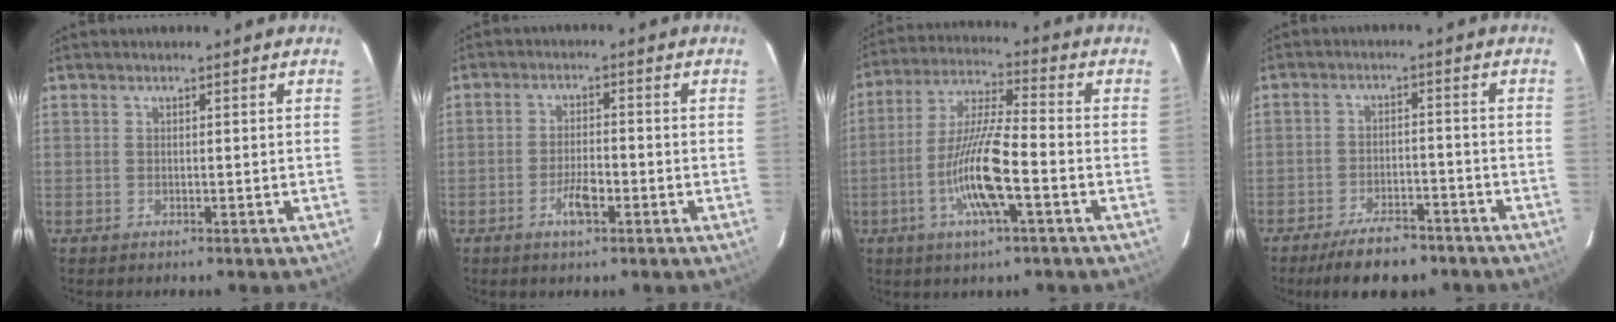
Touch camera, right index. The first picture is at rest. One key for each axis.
{"total": 4.1, "fx": -1.9, "fy": 1.0, "fz": 3.4, "tx": -0.066, "ty": 0.002, "tz": -0.035}
{"total": 12.4, "fx": -4.0, "fy": 1.2, "fz": 11.7, "tx": -0.230, "ty": -0.003, "tz": -0.076}
{"total": 8.0, "fx": -6.3, "fy": 2.9, "fz": 4.0, "tx": -0.067, "ty": -0.005, "tz": -0.105}